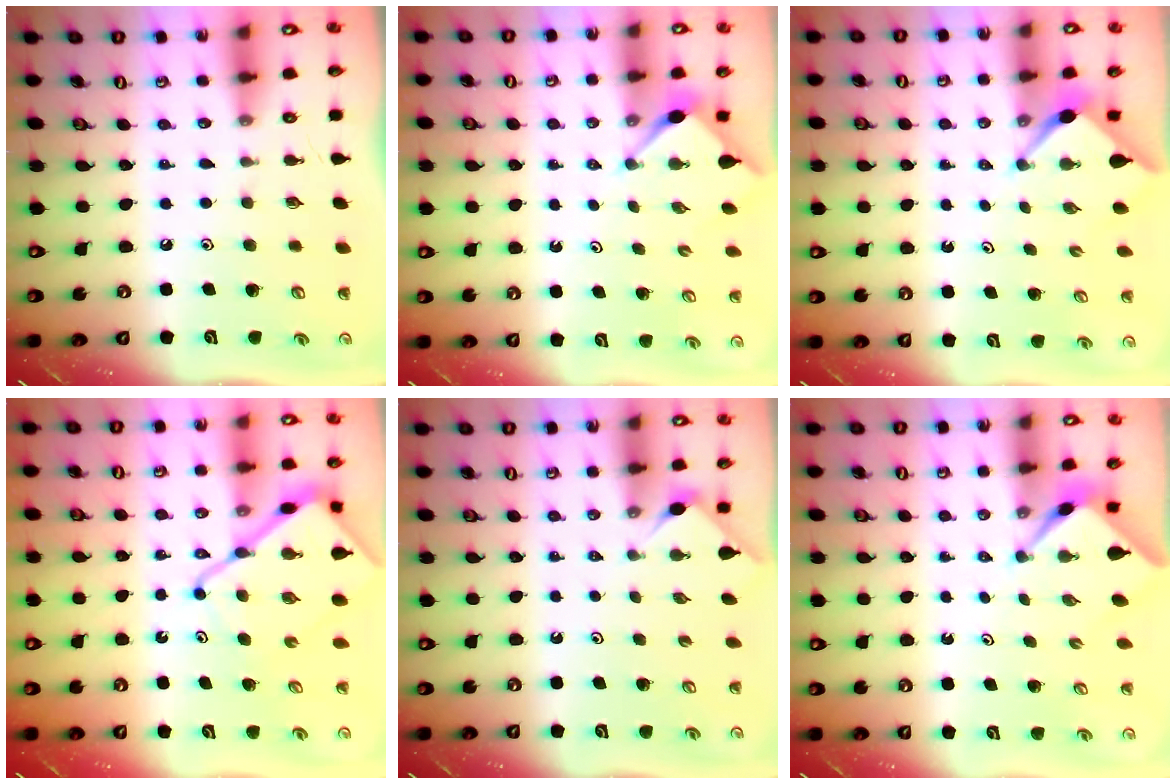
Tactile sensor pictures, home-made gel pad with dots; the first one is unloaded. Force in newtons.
{"total": 2.9, "press": 2.9, "slide": 0.4}
{"total": 2.5, "press": 2.5, "slide": 0.3}
{"total": 14.1, "press": 14.0, "slide": 1.6}
{"total": 2.7, "press": 2.7, "slide": 0.5}
{"total": 2.1, "press": 2.1, "slide": 0.3}